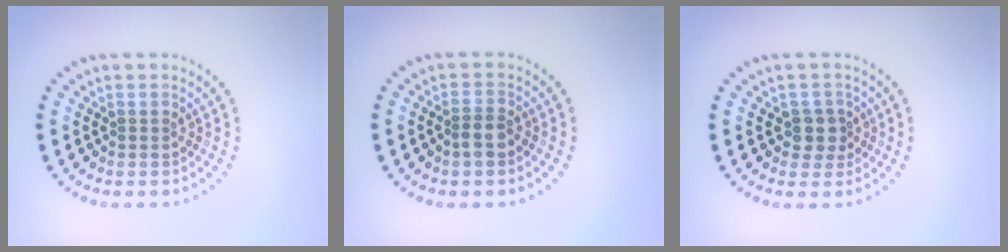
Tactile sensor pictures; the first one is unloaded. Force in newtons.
{"total": 1.9, "press": 1.7, "slide": 0.8}
{"total": 2.1, "press": 1.7, "slide": 1.2}